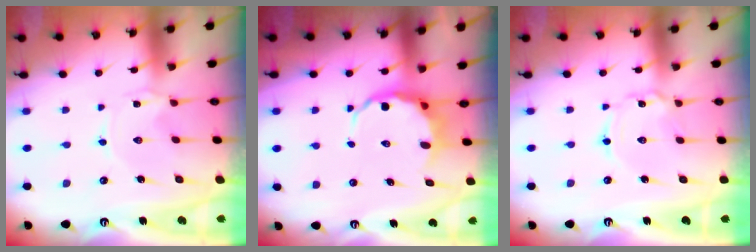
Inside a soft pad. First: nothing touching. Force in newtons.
{"total": 5.8, "press": 5.3, "slide": 2.2}
{"total": 2.2, "press": 2.2, "slide": 0.3}